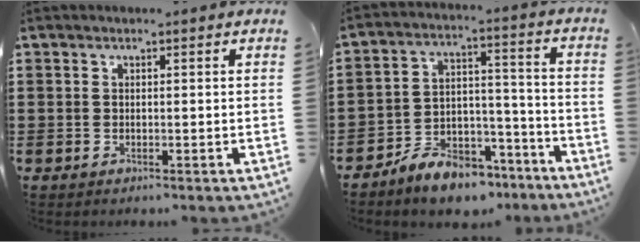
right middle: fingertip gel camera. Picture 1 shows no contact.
{"total": 8.0, "force": [-7.2, 2.9, 2.0], "torque": [-0.037, 0.032, -0.138]}